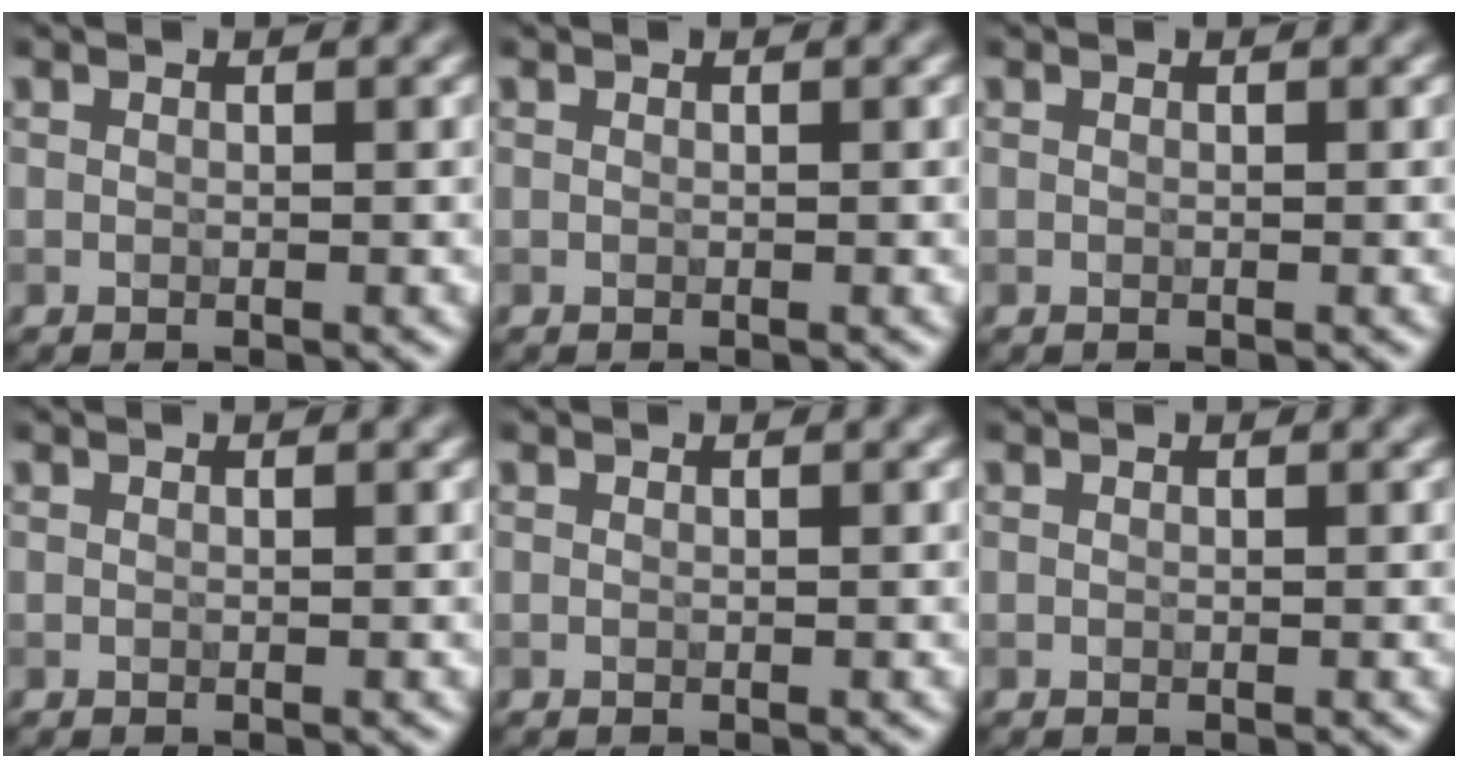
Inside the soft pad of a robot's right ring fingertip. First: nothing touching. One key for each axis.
{"total": 0.0}
{"total": 0.0}
{"total": 0.0}
{"total": 0.0}
{"total": 0.0}